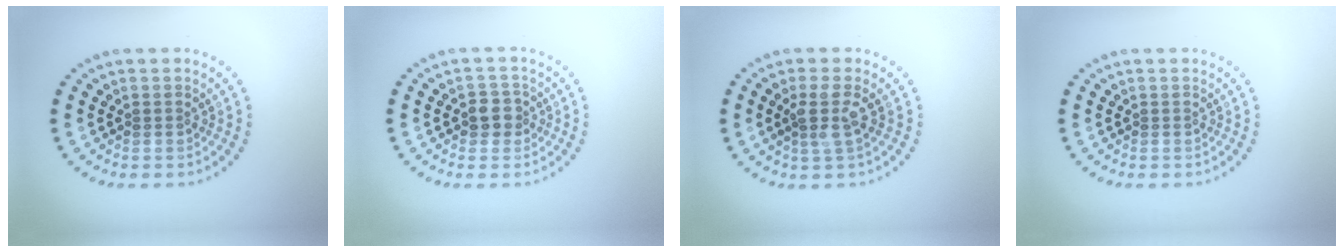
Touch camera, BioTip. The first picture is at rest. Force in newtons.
{"total": 2.1, "press": 1.9, "slide": 0.8}
{"total": 2.4, "press": 2.0, "slide": 1.4}
{"total": 0.0}